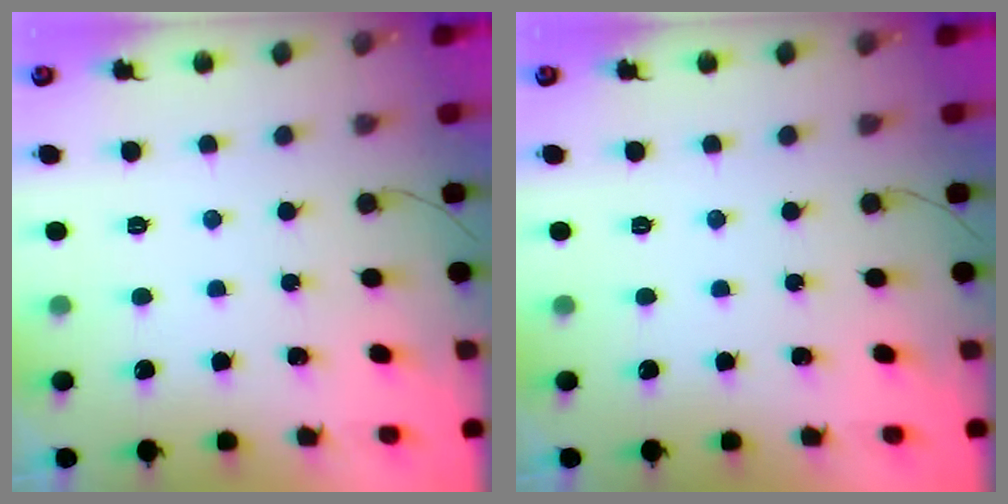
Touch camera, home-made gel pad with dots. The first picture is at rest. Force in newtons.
{"total": 0.0}